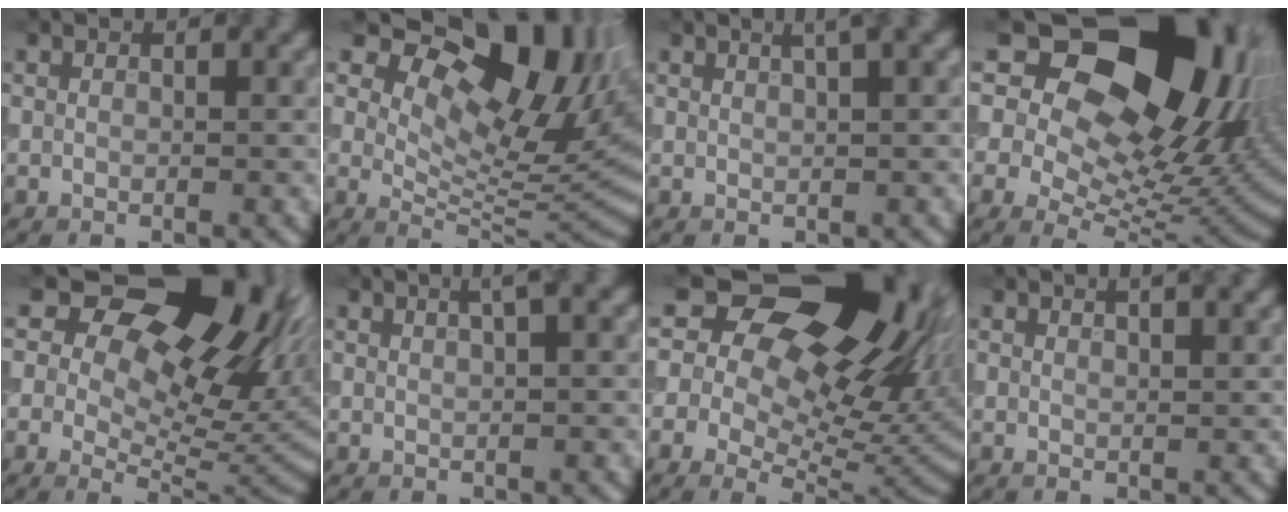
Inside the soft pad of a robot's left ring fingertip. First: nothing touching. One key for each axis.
{"total": 13.3, "fx": 6.6, "fy": 6.4, "fz": 9.5, "tx": -0.136, "ty": 0.007, "tz": 0.110}
{"total": 2.2, "fx": 1.3, "fy": 0.4, "fz": 1.7, "tx": -0.019, "ty": 0.005, "tz": 0.015}
{"total": 19.1, "fx": 8.2, "fy": 11.8, "fz": 12.6, "tx": -0.160, "ty": 0.041, "tz": 0.131}
{"total": 16.1, "fx": 6.7, "fy": 9.4, "fz": 11.2, "tx": -0.132, "ty": 0.024, "tz": 0.111}
{"total": 1.8, "fx": 1.0, "fy": 0.3, "fz": 1.5, "tx": -0.019, "ty": 0.005, "tz": 0.012}
{"total": 19.1, "fx": 7.6, "fy": 11.2, "fz": 13.5, "tx": -0.180, "ty": 0.037, "tz": 0.119}
{"total": 3.3, "fx": 2.1, "fy": 1.4, "fz": 2.2, "tx": 0.003, "ty": 0.018, "tz": 0.001}